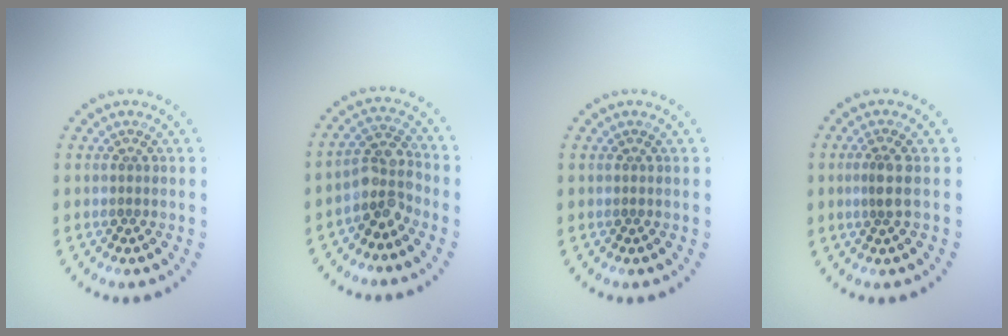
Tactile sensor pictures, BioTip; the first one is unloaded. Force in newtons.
{"total": 3.6, "press": 3.0, "slide": 1.9}
{"total": 0.0}
{"total": 1.5, "press": 1.2, "slide": 1.0}